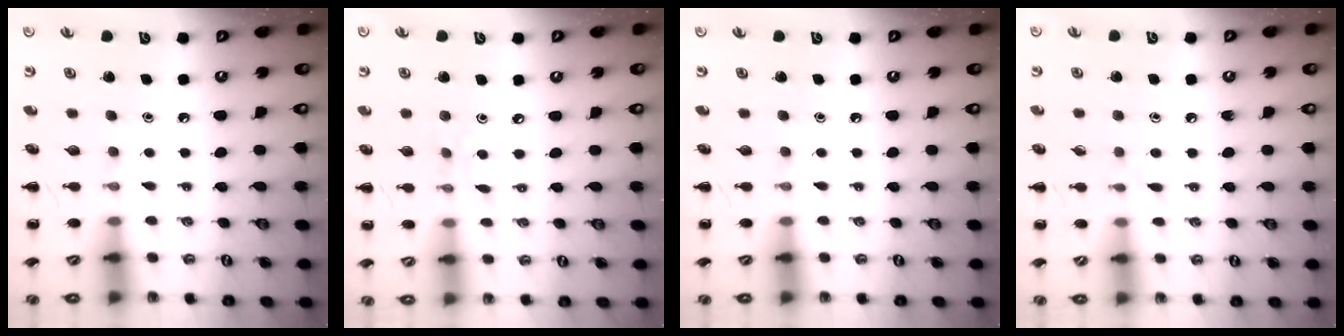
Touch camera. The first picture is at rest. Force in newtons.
{"total": 2.1, "press": 2.1, "slide": 0.6}
{"total": 0.0}
{"total": 3.9, "press": 3.5, "slide": 1.7}